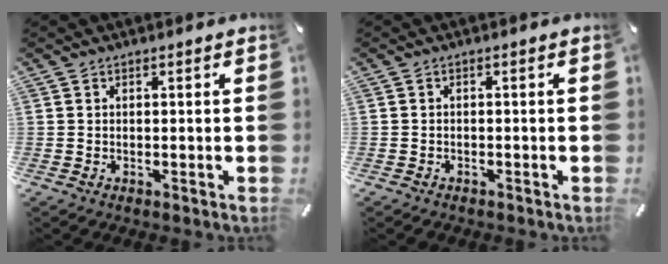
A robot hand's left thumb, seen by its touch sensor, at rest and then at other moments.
{"total": 1.0, "force": [-0.8, 0.5, 0.2], "torque": [-0.005, 0.003, -0.019]}